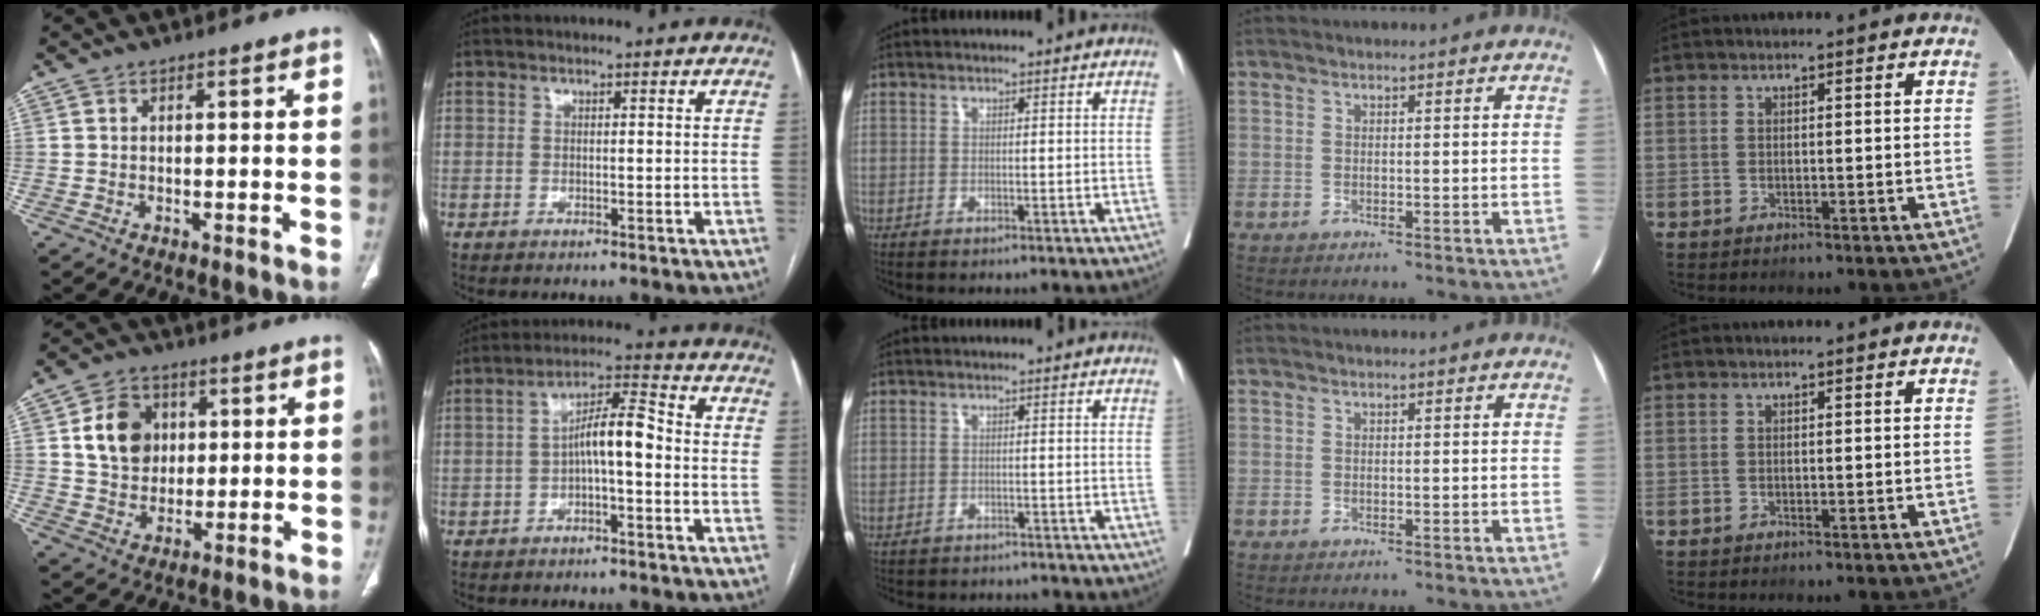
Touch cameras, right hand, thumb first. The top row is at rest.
{"thumb": {"total": 10.5, "force": [2.5, 8.5, 5.6], "torque": [-0.062, -0.004, 0.045]}, "index": {"total": 6.8, "force": [-1.0, 1.5, 6.5], "torque": [-0.113, 0.028, -0.019]}, "middle": {"total": 6.4, "force": [-5.8, 2.4, 0.9], "torque": [-0.012, 0.001, -0.070]}}